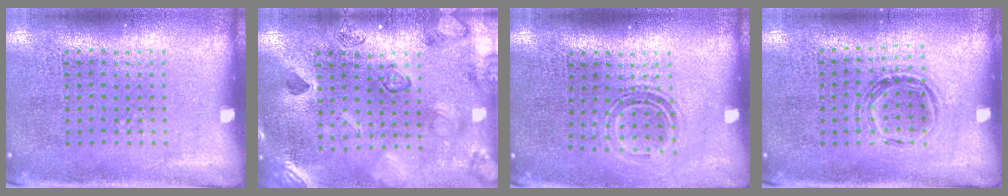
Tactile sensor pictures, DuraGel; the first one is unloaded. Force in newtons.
{"total": 2.4, "press": 2.4, "slide": 0.4}
{"total": 1.5, "press": 1.1, "slide": 1.0}
{"total": 1.1, "press": 1.0, "slide": 0.4}